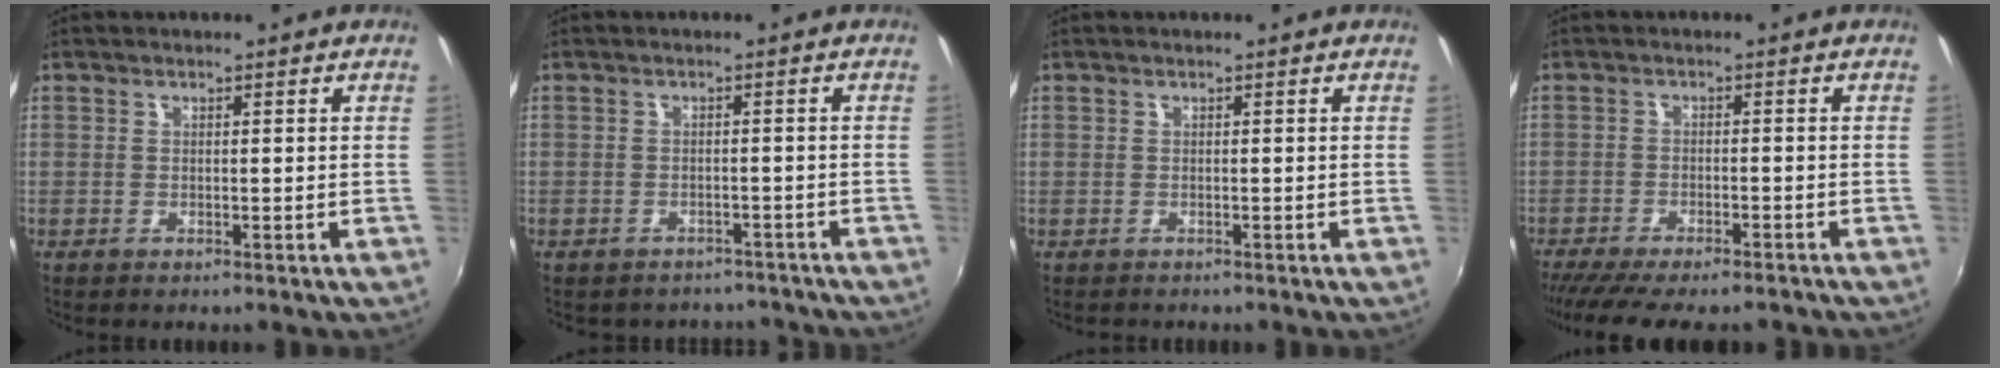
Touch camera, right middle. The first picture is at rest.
{"total": 7.7, "force": [-6.6, 3.5, 1.7], "torque": [-0.040, -0.007, -0.080]}
{"total": 0.9, "force": [-0.6, 0.6, -0.1], "torque": [-0.001, -0.001, -0.010]}
{"total": 11.7, "force": [-10.0, 2.3, 5.5], "torque": [-0.122, -0.038, -0.156]}